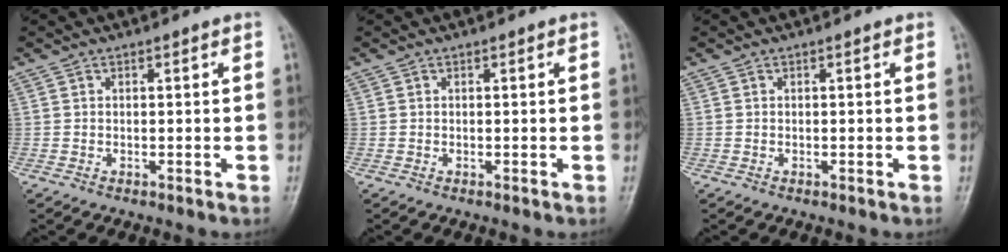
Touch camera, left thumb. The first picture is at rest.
{"total": 0.0}
{"total": 0.0}